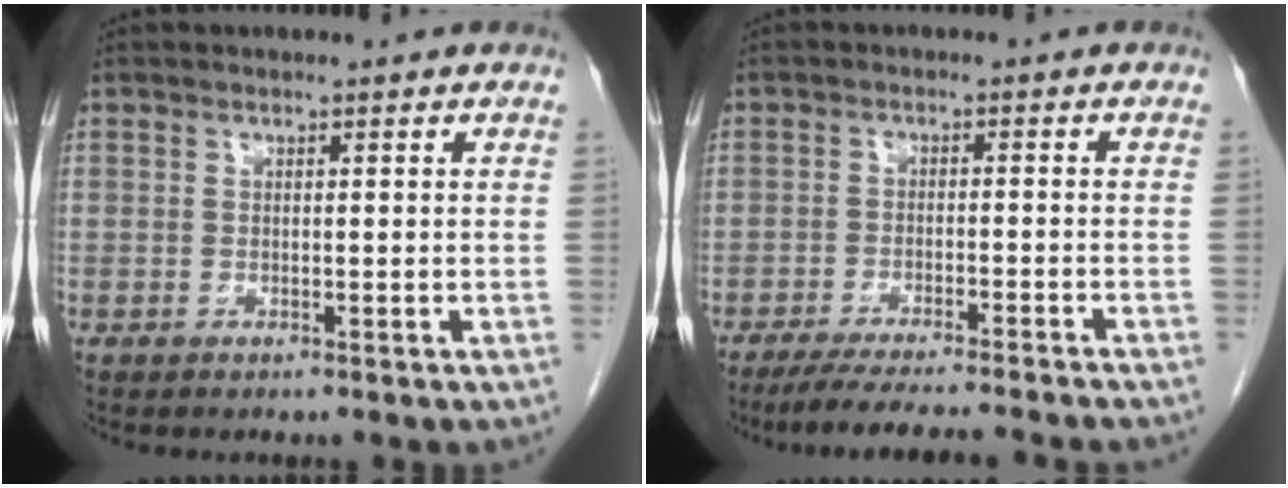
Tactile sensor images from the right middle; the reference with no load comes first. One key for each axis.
{"total": 12.1, "fx": -10.7, "fy": -0.1, "fz": 5.7, "tx": -0.067, "ty": -0.019, "tz": -0.154}